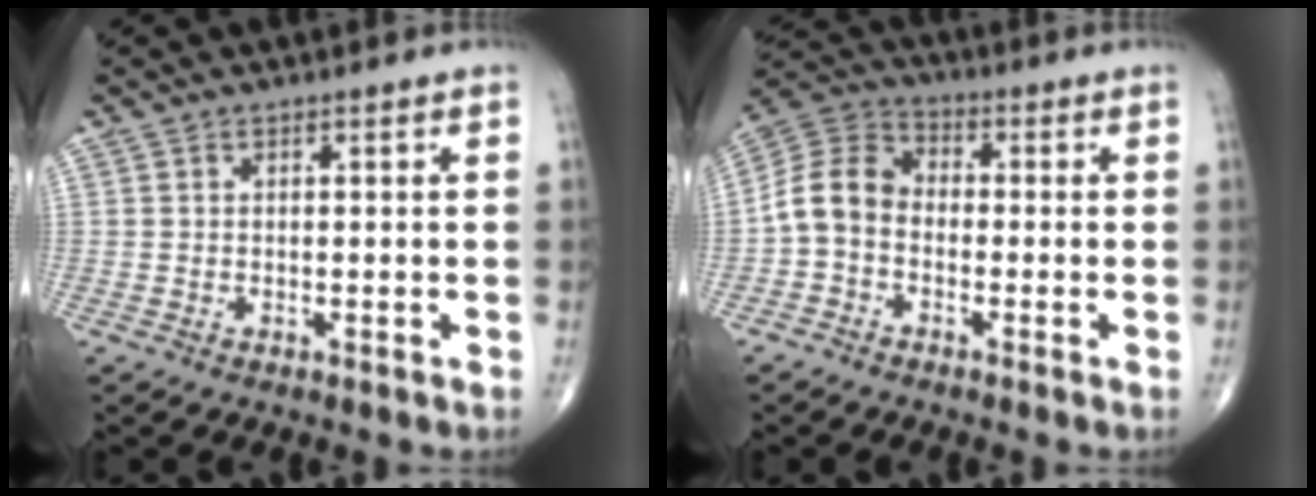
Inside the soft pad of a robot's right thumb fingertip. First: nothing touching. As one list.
[{"total": 8.3, "force": [-1.9, 6.2, 5.2], "torque": [-0.089, 0.030, -0.055]}]